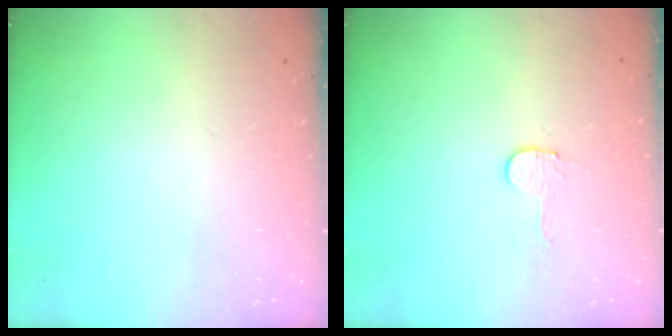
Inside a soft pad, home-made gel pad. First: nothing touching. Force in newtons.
{"total": 2.7, "press": 2.7, "slide": 0.2}